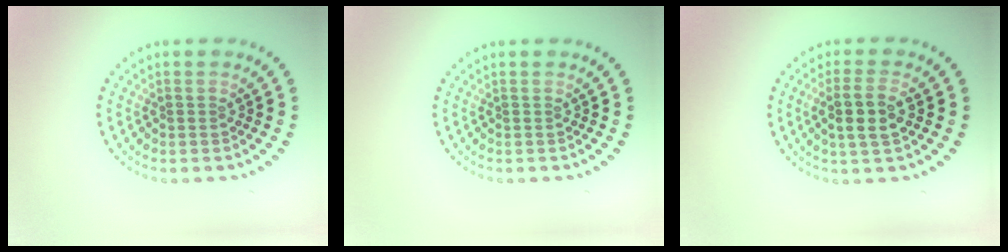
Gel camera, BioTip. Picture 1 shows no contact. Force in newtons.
{"total": 0.0}
{"total": 3.0, "press": 2.9, "slide": 1.0}